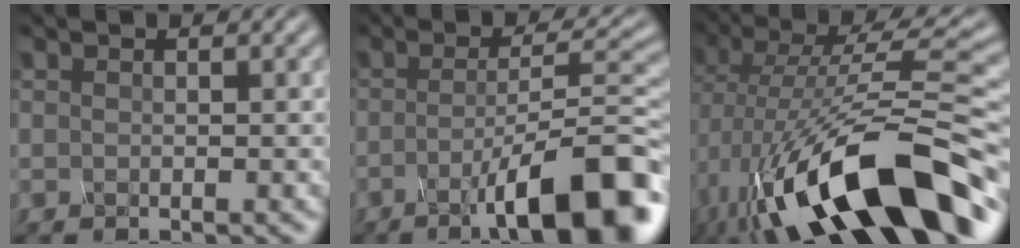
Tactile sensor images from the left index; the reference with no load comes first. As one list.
[{"total": 11.1, "force": [-6.9, 2.7, 8.3], "torque": [-0.148, 0.005, -0.098]}, {"total": 12.9, "force": [-5.0, 4.0, 11.2], "torque": [-0.217, 0.012, -0.061]}]